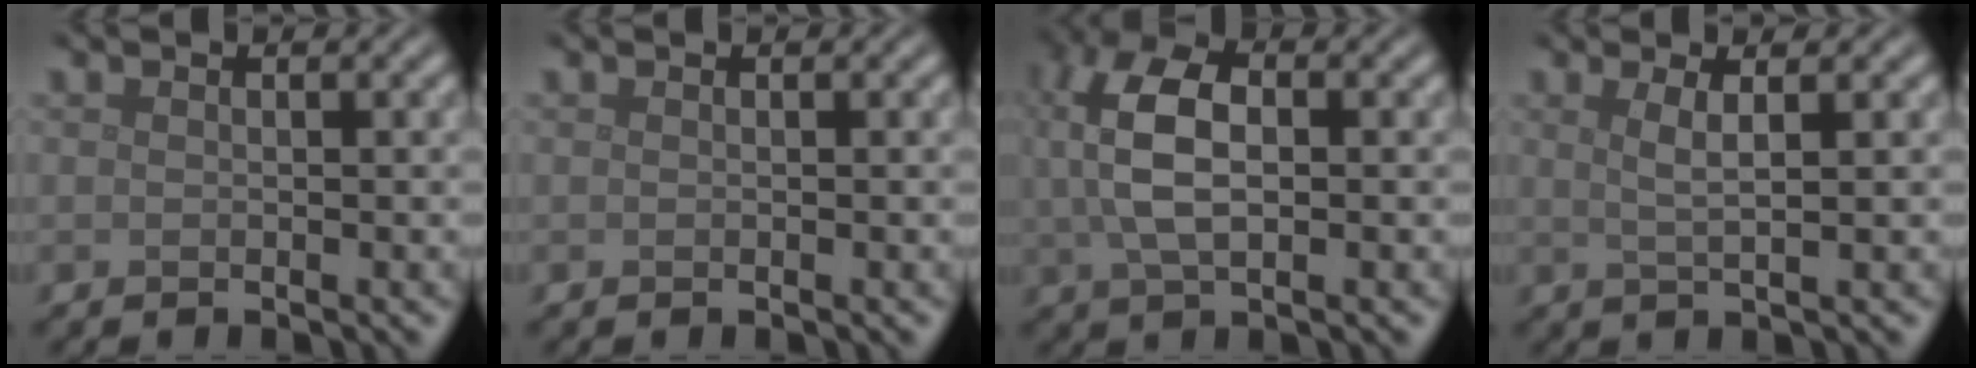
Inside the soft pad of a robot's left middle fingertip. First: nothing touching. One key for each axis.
{"total": 0.0}
{"total": 6.9, "fx": 1.1, "fy": 3.6, "fz": 5.7, "tx": -0.125, "ty": 0.012, "tz": 0.014}
{"total": 2.2, "fx": 0.8, "fy": 0.5, "fz": 2.0, "tx": -0.034, "ty": 0.001, "tz": 0.009}